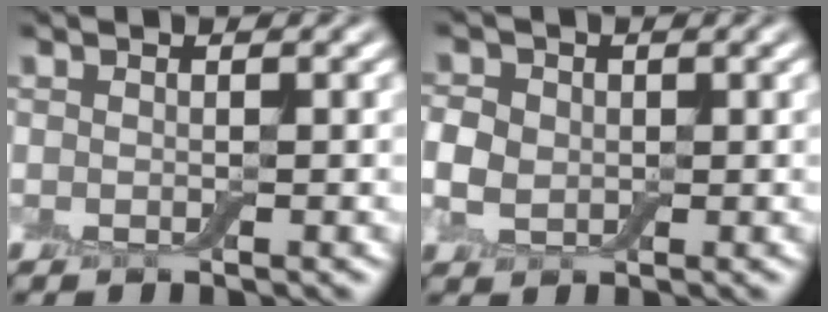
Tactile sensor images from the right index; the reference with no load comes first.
{"total": 3.0, "force": [0.1, 2.5, 1.5], "torque": [-0.036, 0.003, -0.002]}